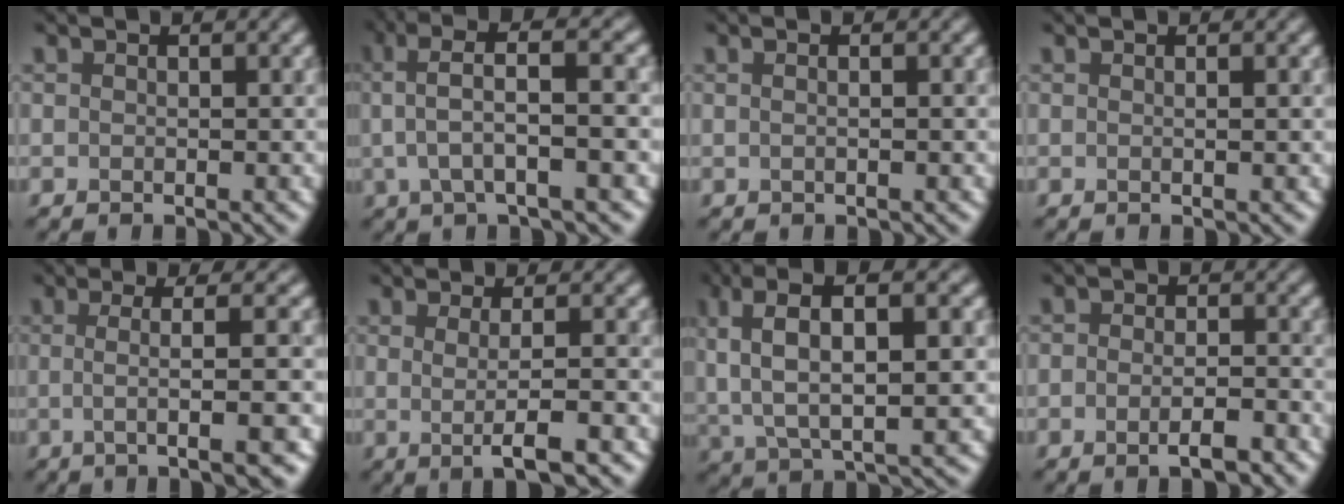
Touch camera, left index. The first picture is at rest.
{"total": 5.6, "force": [1.4, 1.1, 5.3], "torque": [-0.100, 0.016, 0.026]}
{"total": 2.5, "force": [0.7, 1.3, 2.0], "torque": [-0.001, 0.005, -0.015]}
{"total": 1.0, "force": [0.2, 0.4, 0.8], "torque": [-0.001, -0.006, -0.005]}
{"total": 5.8, "force": [-0.4, 1.3, 5.6], "torque": [-0.078, 0.004, -0.008]}
{"total": 4.0, "force": [-0.6, 0.9, 3.9], "torque": [-0.058, -0.006, -0.008]}
{"total": 9.4, "force": [2.9, 4.0, 8.0], "torque": [-0.160, 0.015, 0.046]}
{"total": 3.3, "force": [-1.7, 1.4, 2.5], "torque": [-0.036, 0.002, -0.031]}